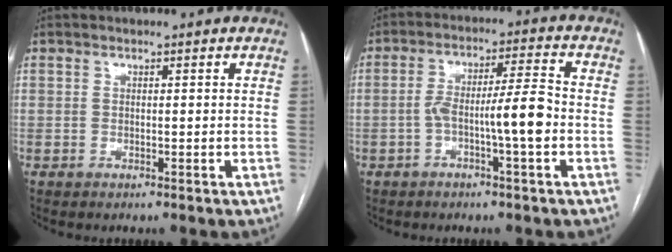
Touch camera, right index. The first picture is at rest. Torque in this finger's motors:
{"motor_torque": [1.34, -0.16, 0.67, 0.18]}